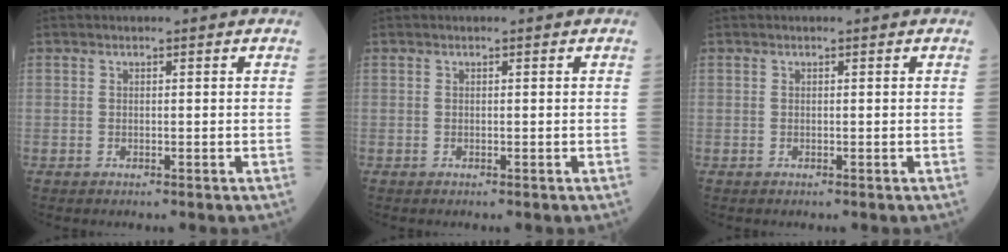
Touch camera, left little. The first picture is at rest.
{"total": 0.0}
{"total": 0.0}